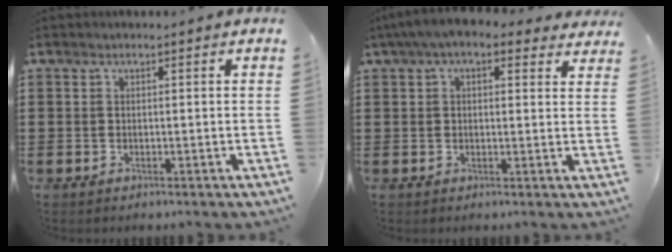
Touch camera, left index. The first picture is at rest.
{"total": 5.1, "force": [3.6, 1.6, 3.2], "torque": [-0.073, 0.001, 0.065]}